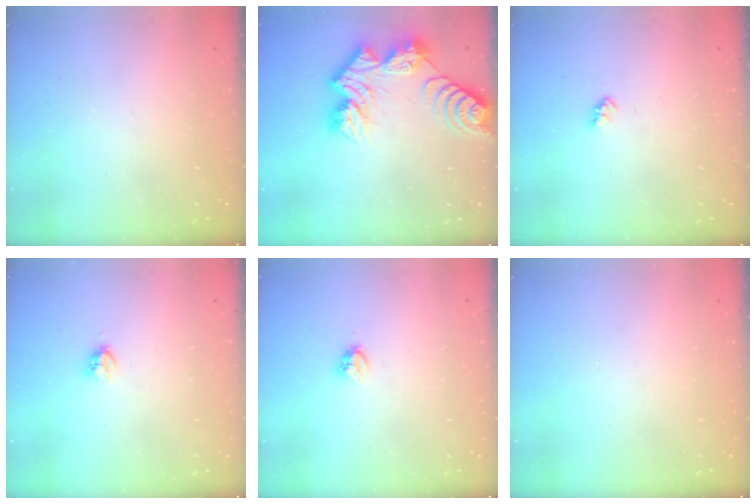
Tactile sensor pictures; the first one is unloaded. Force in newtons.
{"total": 13.5, "press": 13.5, "slide": 1.1}
{"total": 3.1, "press": 3.1, "slide": 0.2}
{"total": 3.6, "press": 3.5, "slide": 0.5}
{"total": 3.8, "press": 3.7, "slide": 0.4}
{"total": 0.0}